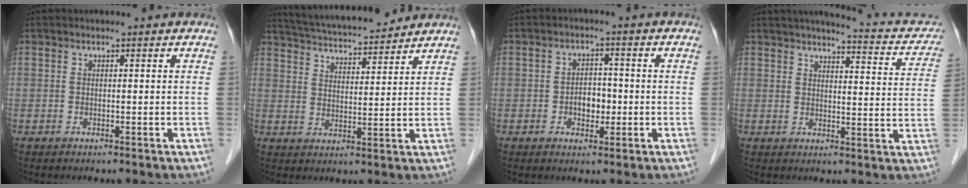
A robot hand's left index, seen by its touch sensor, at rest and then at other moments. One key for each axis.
{"total": 13.7, "fx": 12.7, "fy": 1.9, "fz": 4.8, "tx": -0.088, "ty": 0.020, "tz": 0.200}
{"total": 3.6, "fx": -1.0, "fy": 2.4, "fz": 2.6, "tx": -0.041, "ty": 0.004, "tz": -0.015}
{"total": 14.0, "fx": 11.5, "fy": 3.4, "fz": 7.2, "tx": -0.076, "ty": 0.001, "tz": 0.114}